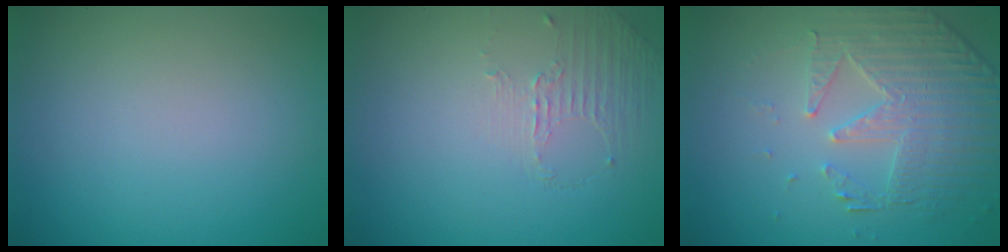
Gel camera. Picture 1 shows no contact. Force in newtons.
{"total": 1.2, "press": 0.4, "slide": 1.1}
{"total": 5.0, "press": 3.7, "slide": 3.4}